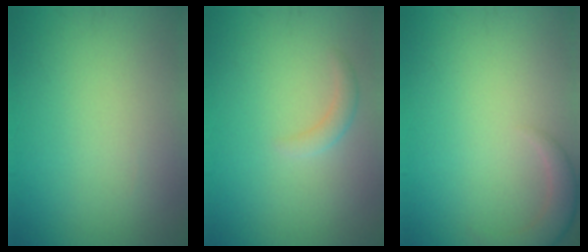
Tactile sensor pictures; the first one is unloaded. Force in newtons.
{"total": 1.3, "press": 1.3, "slide": 0.1}
{"total": 2.3, "press": 2.3, "slide": 0.2}